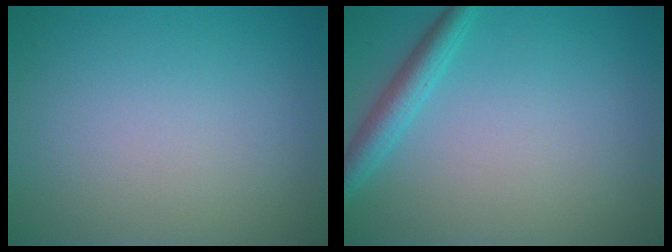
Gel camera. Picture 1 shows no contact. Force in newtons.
{"total": 2.6, "press": 2.6, "slide": 0.2}